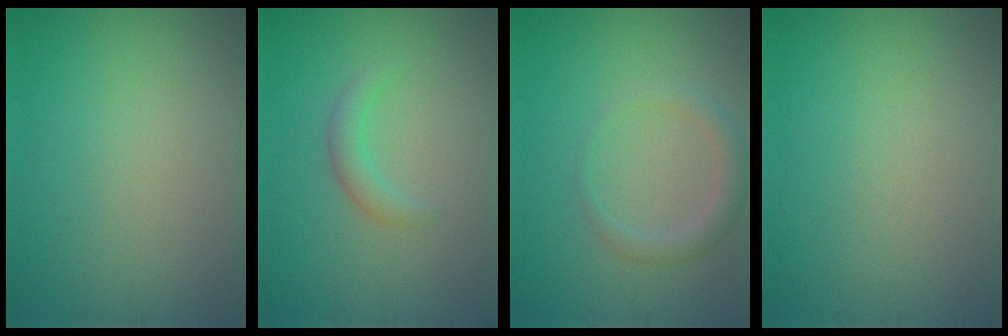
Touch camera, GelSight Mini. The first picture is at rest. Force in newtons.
{"total": 1.7, "press": 1.7, "slide": 0.3}
{"total": 2.0, "press": 2.0, "slide": 0.2}
{"total": 0.0}